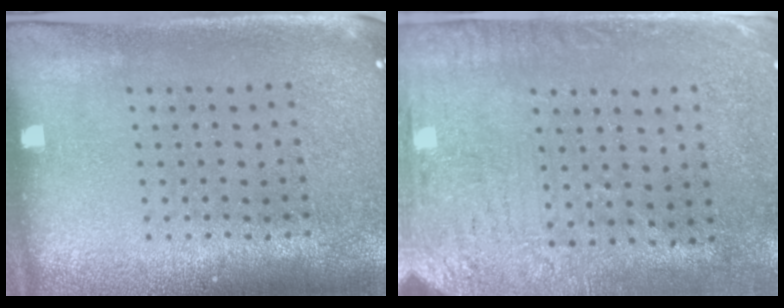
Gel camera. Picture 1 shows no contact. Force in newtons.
{"total": 3.2, "press": 2.6, "slide": 2.0}